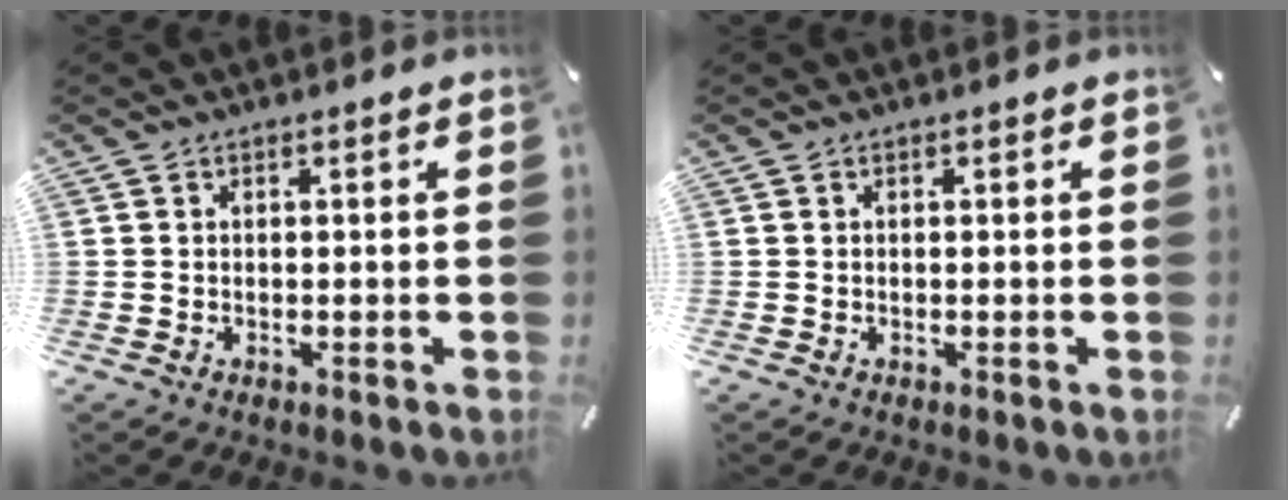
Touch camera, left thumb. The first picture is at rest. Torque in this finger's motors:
{"motor_torque": [-0.02, -0.01, -0.02, 0.00, 0.01]}